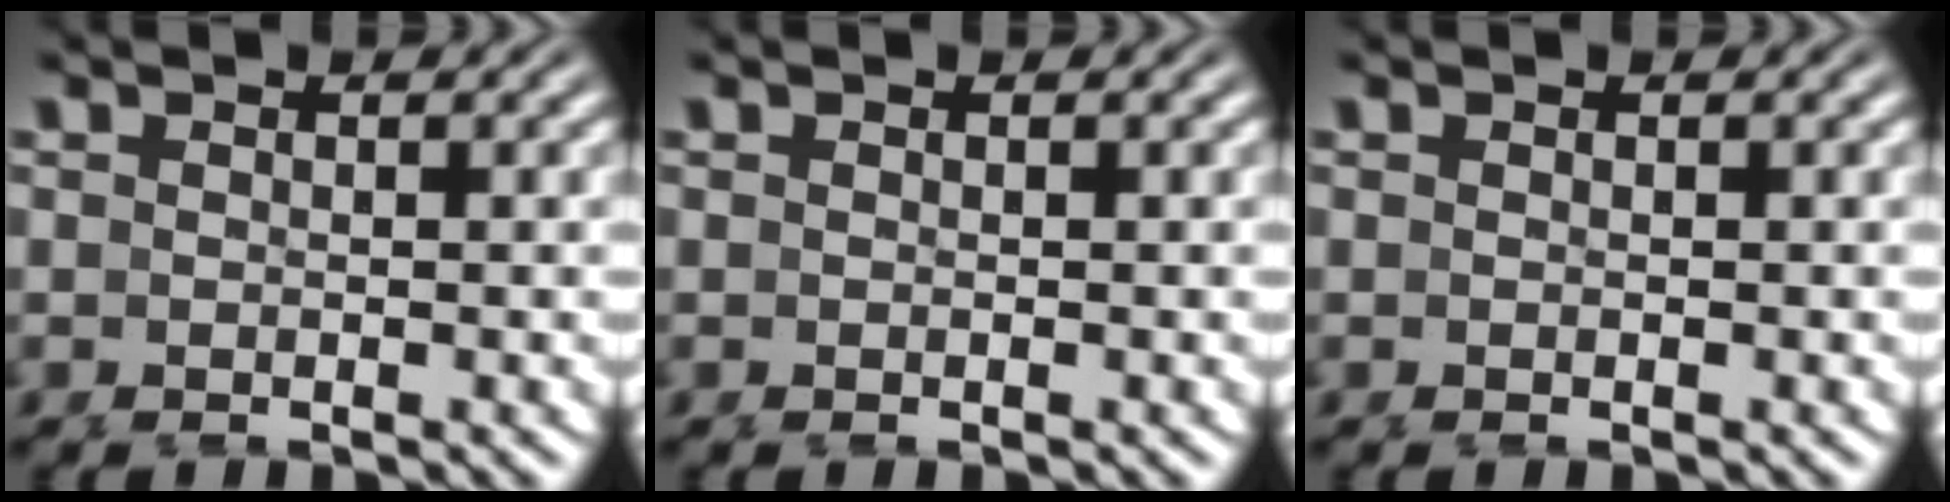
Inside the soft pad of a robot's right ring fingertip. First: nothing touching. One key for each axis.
{"total": 0.0}
{"total": 0.0}